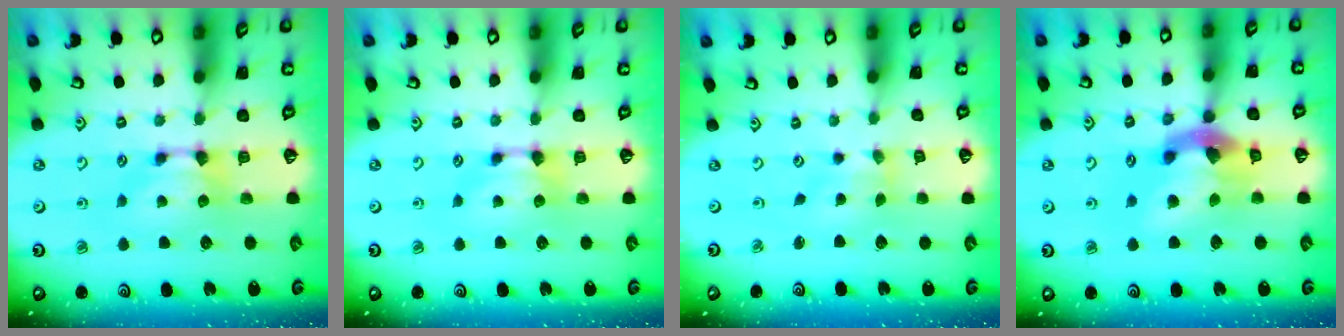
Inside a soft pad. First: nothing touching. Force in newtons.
{"total": 0.0}
{"total": 1.4, "press": 1.0, "slide": 0.9}
{"total": 8.2, "press": 7.7, "slide": 2.8}